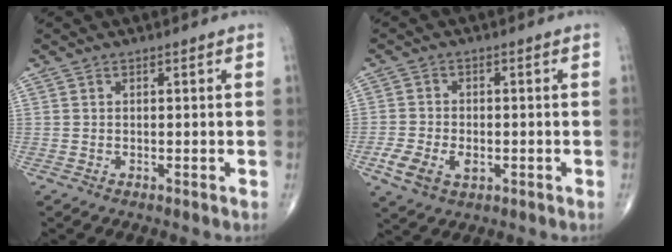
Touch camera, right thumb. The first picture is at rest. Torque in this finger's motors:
{"motor_torque": [0.94, 0.75, 0.29, -0.52, 0.04]}